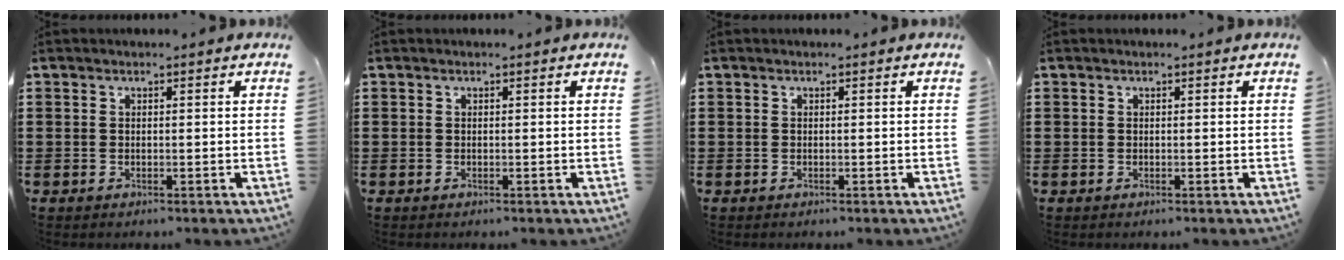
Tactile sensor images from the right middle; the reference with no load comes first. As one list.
[{"total": 0.0}, {"total": 0.0}, {"total": 0.0}]